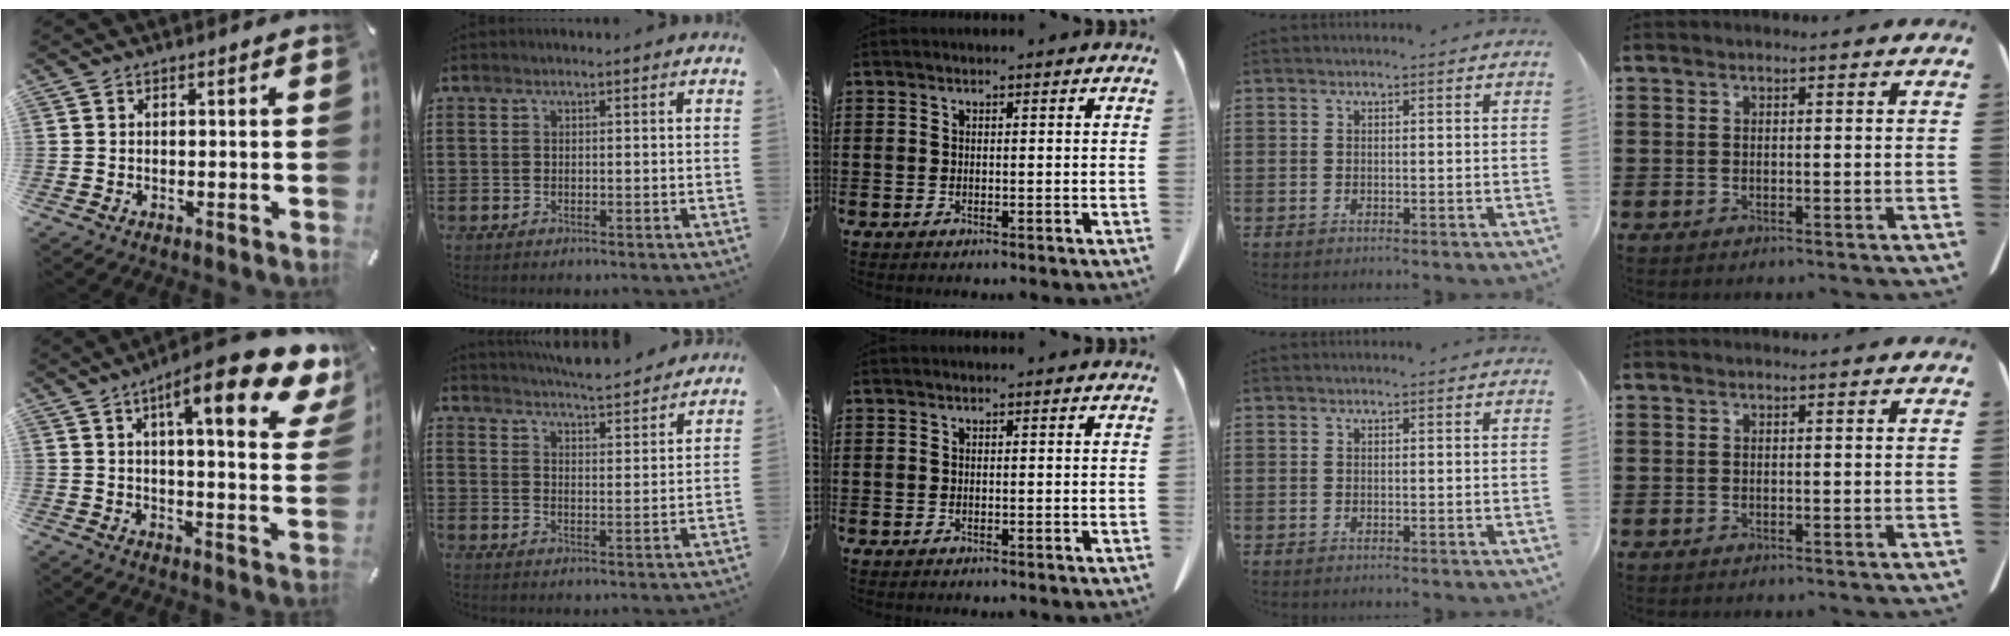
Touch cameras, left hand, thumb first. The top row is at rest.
{"thumb": {"total": 18.0, "force": [10.0, 4.3, 14.4], "torque": [-0.220, -0.050, 0.151]}, "index": {"total": 4.7, "force": [4.7, -0.3, 0.7], "torque": [-0.034, -0.030, 0.081]}}